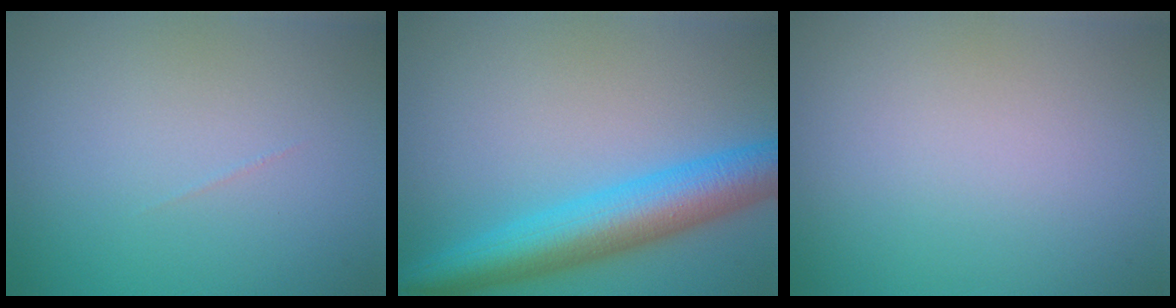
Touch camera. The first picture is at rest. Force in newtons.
{"total": 7.5, "press": 7.5, "slide": 0.2}
{"total": 0.0}